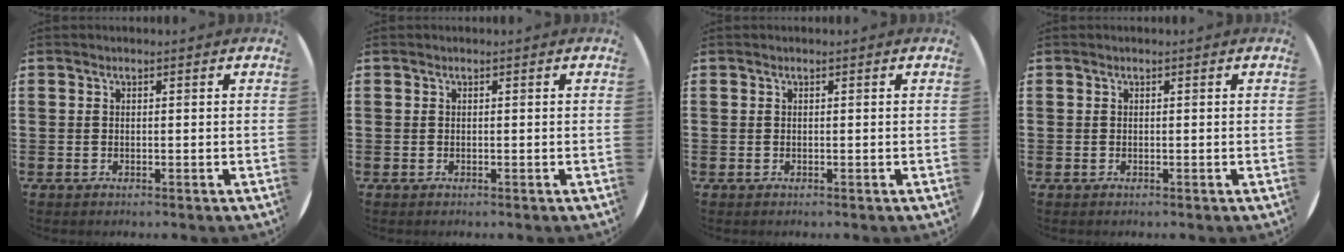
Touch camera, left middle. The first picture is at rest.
{"total": 0.0}
{"total": 0.0}
{"total": 0.0}